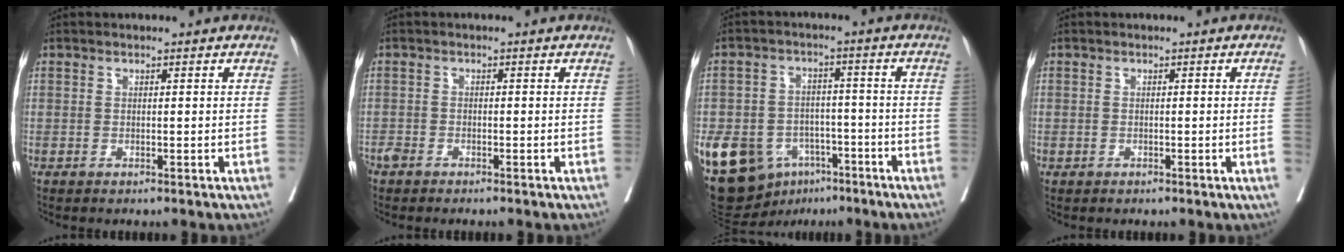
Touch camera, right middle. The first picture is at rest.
{"total": 1.6, "force": [-1.4, 0.5, 0.6], "torque": [-0.013, -0.001, -0.026]}
{"total": 17.9, "force": [-8.6, 12.8, 8.9], "torque": [-0.199, 0.011, -0.128]}
{"total": 1.0, "force": [-0.1, -0.3, 0.9], "torque": [-0.011, 0.001, -0.002]}